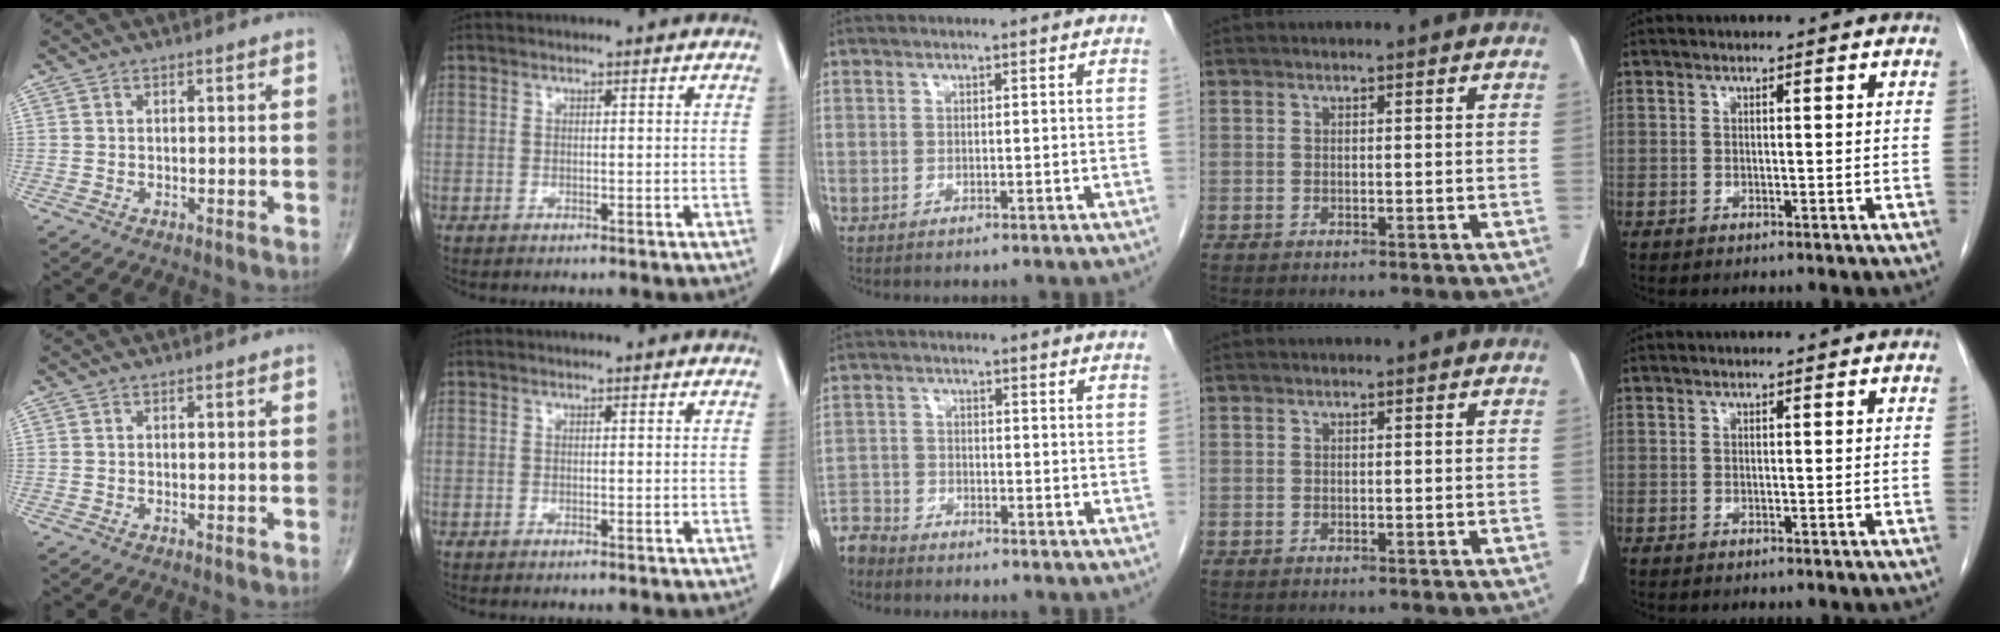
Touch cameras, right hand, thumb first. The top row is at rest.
{"middle": {"total": 4.6, "force": [-4.4, 1.2, -0.1], "torque": [0.009, -0.009, -0.088]}}